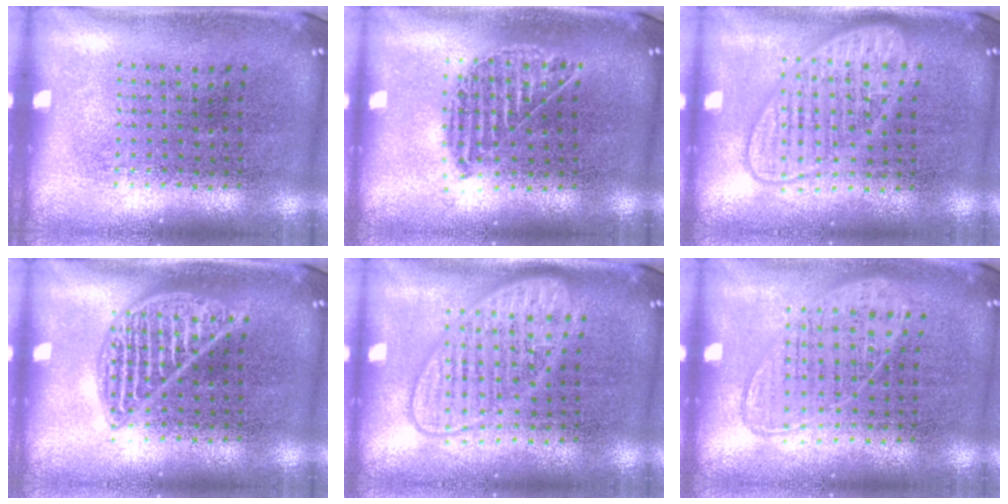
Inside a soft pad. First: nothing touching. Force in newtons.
{"total": 1.0, "press": 0.9, "slide": 0.3}
{"total": 2.1, "press": 2.1, "slide": 0.3}
{"total": 2.2, "press": 2.2, "slide": 0.3}
{"total": 2.1, "press": 2.1, "slide": 0.3}
{"total": 0.9, "press": 0.9, "slide": 0.4}